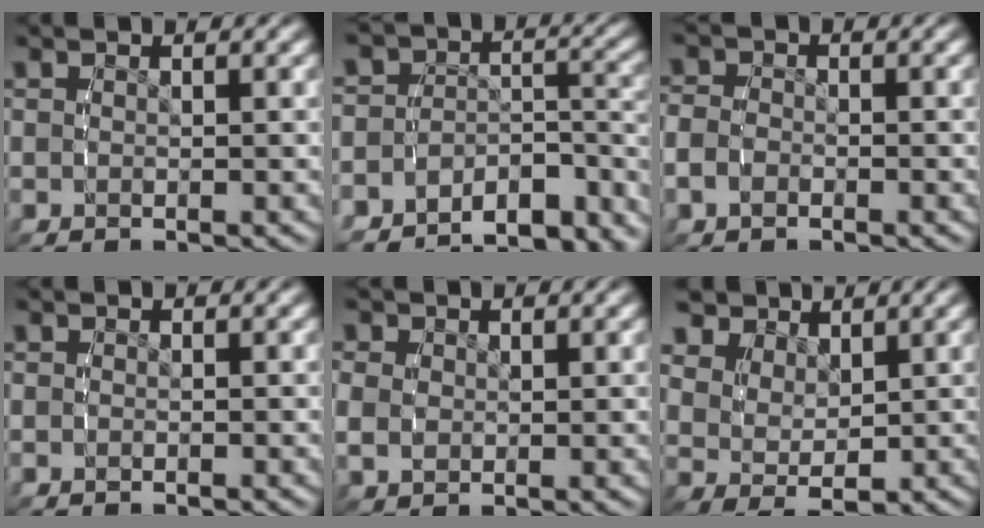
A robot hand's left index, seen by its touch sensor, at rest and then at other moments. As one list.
[{"total": 12.5, "force": [-9.9, 6.2, 4.4], "torque": [-0.054, -0.025, -0.153]}, {"total": 2.1, "force": [-0.9, 1.6, 0.9], "torque": [-0.026, -0.010, -0.014]}, {"total": 0.0}, {"total": 2.9, "force": [0.5, 2.5, 1.3], "torque": [-0.033, -0.010, 0.016]}, {"total": 5.7, "force": [2.7, 3.5, 3.7], "torque": [-0.069, -0.016, 0.057]}]